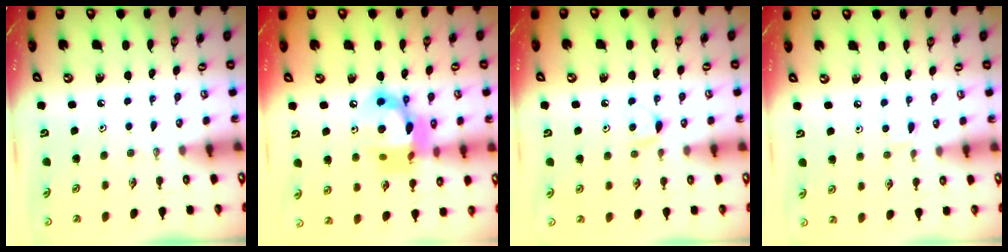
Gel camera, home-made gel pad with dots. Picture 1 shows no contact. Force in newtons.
{"total": 17.2, "press": 17.2, "slide": 1.1}
{"total": 4.5, "press": 4.5, "slide": 0.6}
{"total": 3.4, "press": 3.4, "slide": 0.5}